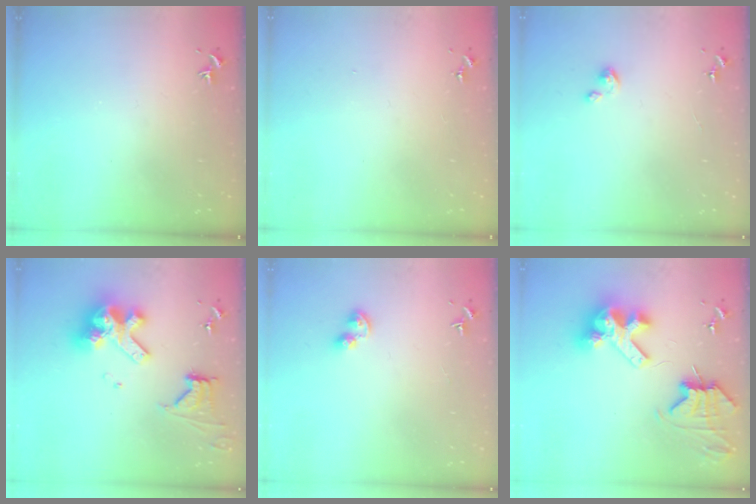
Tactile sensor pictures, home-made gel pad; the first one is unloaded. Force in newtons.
{"total": 0.0}
{"total": 2.1, "press": 2.1, "slide": 0.1}
{"total": 17.2, "press": 17.2, "slide": 1.5}
{"total": 5.1, "press": 5.1, "slide": 0.4}
{"total": 14.7, "press": 14.5, "slide": 1.8}